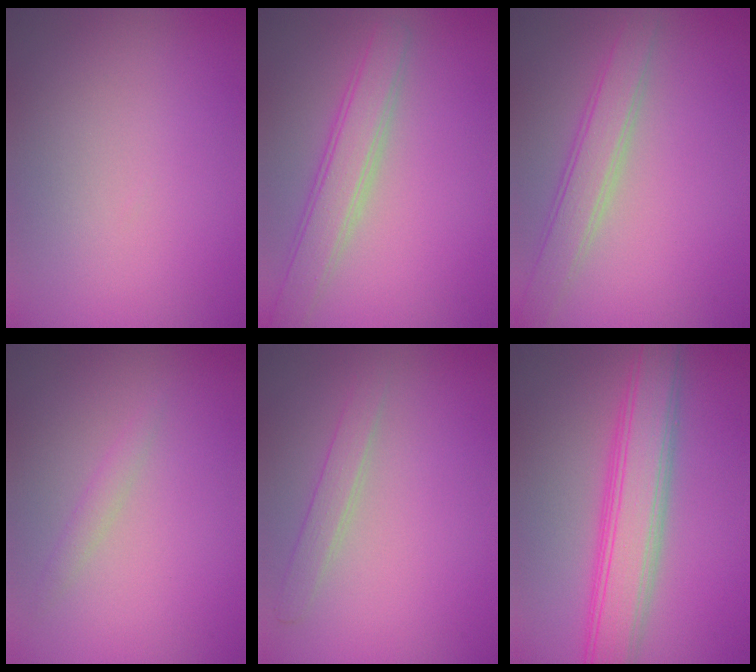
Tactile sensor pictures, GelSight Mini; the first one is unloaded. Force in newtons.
{"total": 4.0, "press": 4.0, "slide": 0.4}
{"total": 3.5, "press": 3.5, "slide": 0.2}
{"total": 1.1, "press": 1.1, "slide": 0.2}
{"total": 1.7, "press": 1.7, "slide": 0.1}
{"total": 6.6, "press": 6.6, "slide": 0.1}